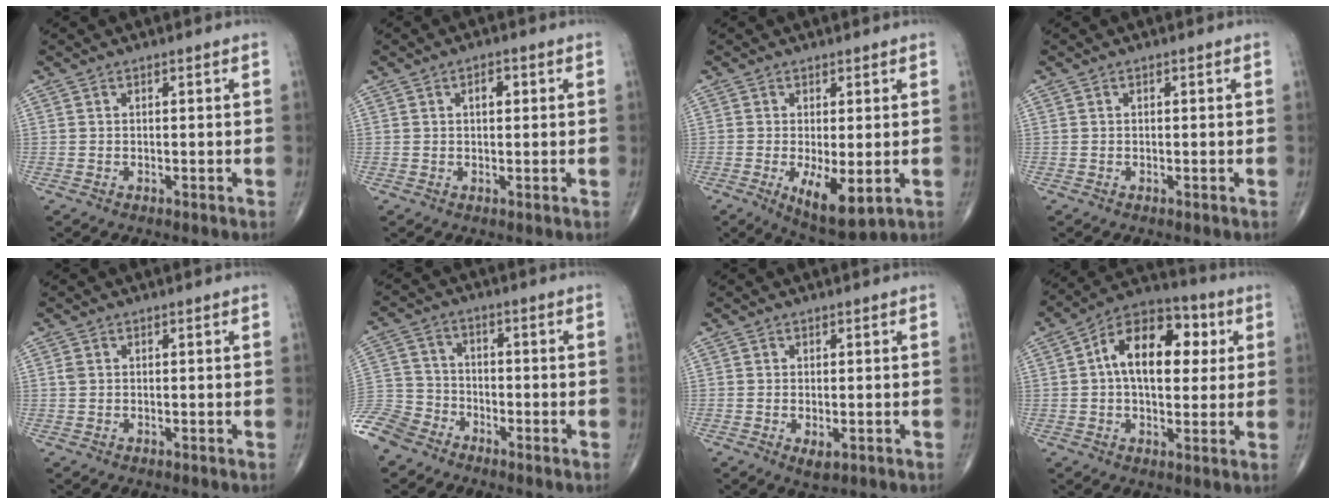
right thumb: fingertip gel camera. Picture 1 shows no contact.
{"total": 2.5, "force": [0.7, 1.4, 1.9], "torque": [-0.024, 0.003, 0.009]}
{"total": 8.0, "force": [-1.8, 3.0, 7.2], "torque": [-0.116, -0.024, -0.021]}
{"total": 0.0}
{"total": 0.9, "force": [0.2, 0.7, 0.5], "torque": [-0.011, 0.003, 0.005]}
{"total": 9.0, "force": [-6.6, 5.7, 2.0], "torque": [-0.040, 0.031, -0.140]}
{"total": 2.2, "force": [-0.7, 1.1, 1.8], "torque": [-0.029, -0.004, -0.007]}
{"total": 16.3, "force": [3.2, 9.6, 12.8], "torque": [-0.172, 0.020, 0.042]}